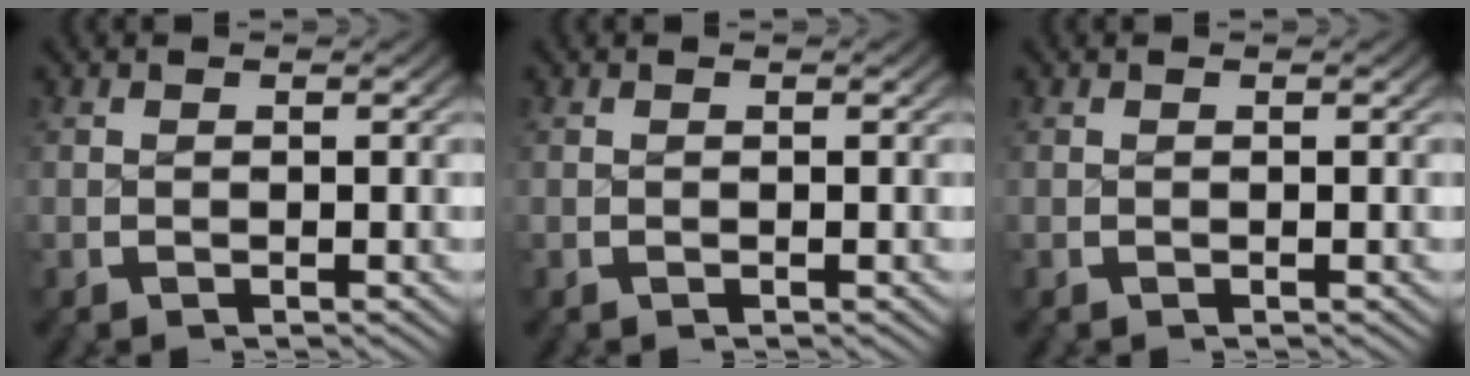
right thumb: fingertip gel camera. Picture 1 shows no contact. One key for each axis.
{"total": 0.0}
{"total": 0.0}